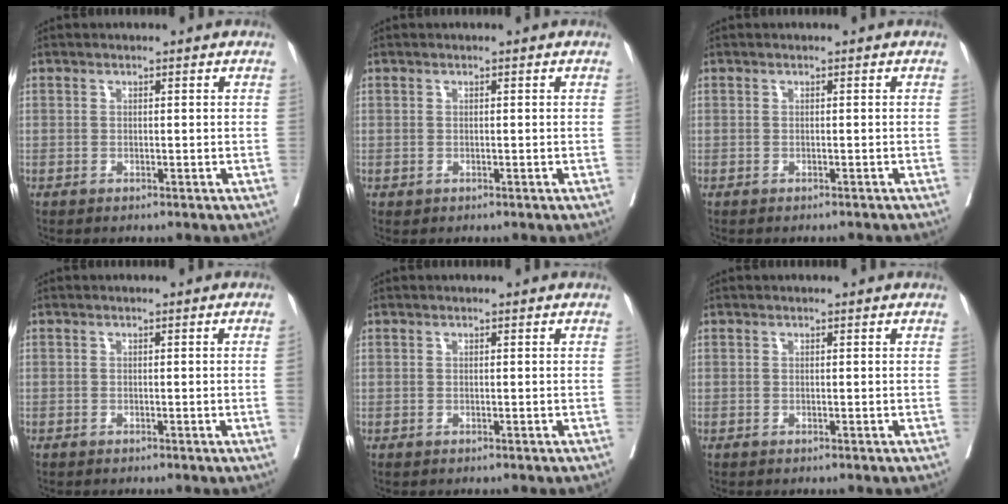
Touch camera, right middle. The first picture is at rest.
{"total": 0.0}
{"total": 1.5, "force": [-1.5, 0.1, 0.2], "torque": [-0.006, -0.004, -0.018]}
{"total": 0.9, "force": [-0.2, -0.4, 0.8], "torque": [-0.005, 0.001, -0.002]}
{"total": 0.0}
{"total": 0.0}